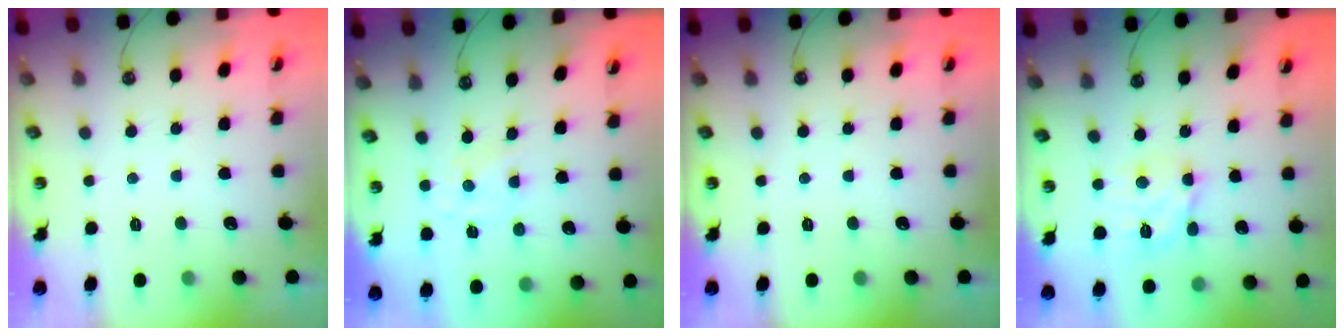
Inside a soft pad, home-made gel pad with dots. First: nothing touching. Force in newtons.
{"total": 0.6, "press": 0.6, "slide": 0.2}
{"total": 0.0}
{"total": 10.6, "press": 10.5, "slide": 1.3}